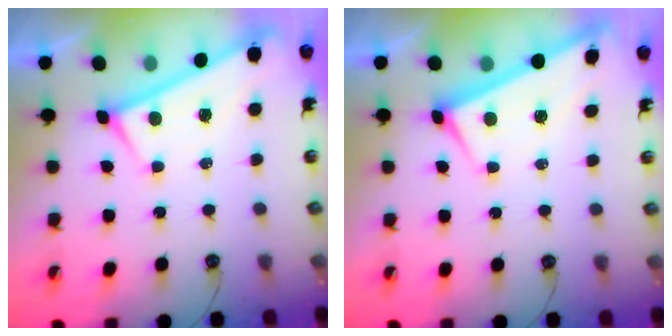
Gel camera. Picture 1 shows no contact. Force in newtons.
{"total": 0.9, "press": 0.3, "slide": 0.8}